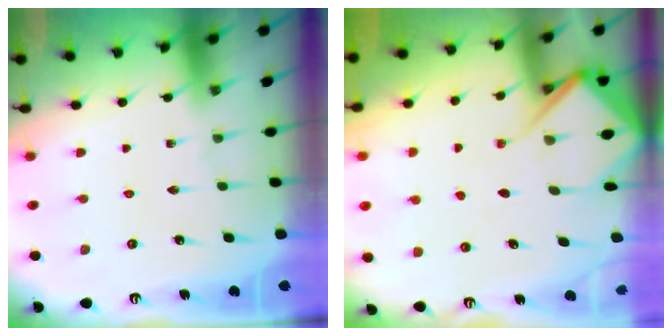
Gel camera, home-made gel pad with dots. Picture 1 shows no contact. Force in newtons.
{"total": 8.2, "press": 8.2, "slide": 0.8}